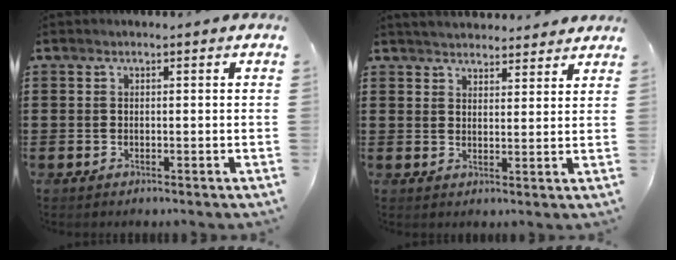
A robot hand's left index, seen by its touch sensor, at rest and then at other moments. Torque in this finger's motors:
{"motor_torque": [1.15, -0.99, 0.26, 0.06]}